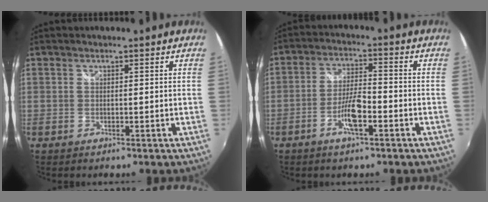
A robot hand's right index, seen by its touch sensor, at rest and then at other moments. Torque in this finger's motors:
{"motor_torque": [0.47, 1.09, 0.31, 0.06]}